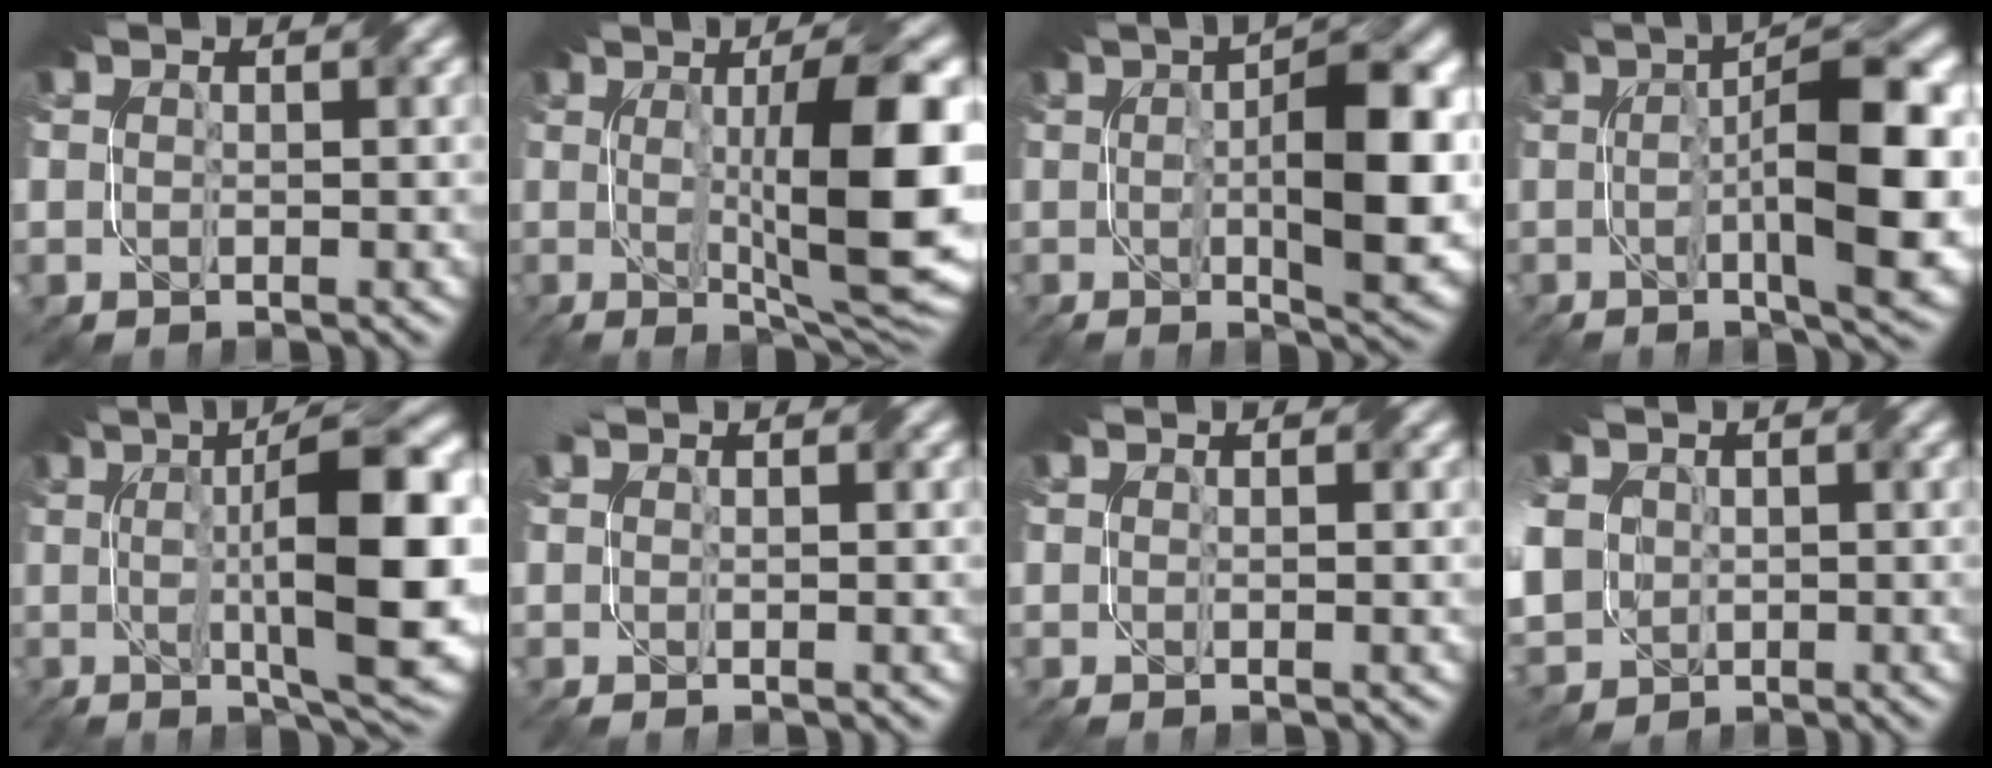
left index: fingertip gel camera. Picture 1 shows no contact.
{"total": 13.6, "force": [0.5, 3.7, 13.1], "torque": [-0.172, 0.000, 0.014]}
{"total": 10.5, "force": [0.4, 3.0, 10.1], "torque": [-0.149, -0.002, 0.012]}
{"total": 12.0, "force": [0.1, 3.1, 11.6], "torque": [-0.170, 0.000, 0.008]}
{"total": 13.7, "force": [0.6, 3.5, 13.2], "torque": [-0.194, 0.003, 0.016]}
{"total": 0.9, "force": [-0.2, -0.1, 0.9], "torque": [-0.018, -0.003, -0.005]}
{"total": 0.8, "force": [-0.1, -0.1, 0.8], "torque": [-0.014, -0.004, -0.003]}
{"total": 7.9, "force": [0.0, 6.7, 4.2], "torque": [-0.120, -0.005, -0.019]}